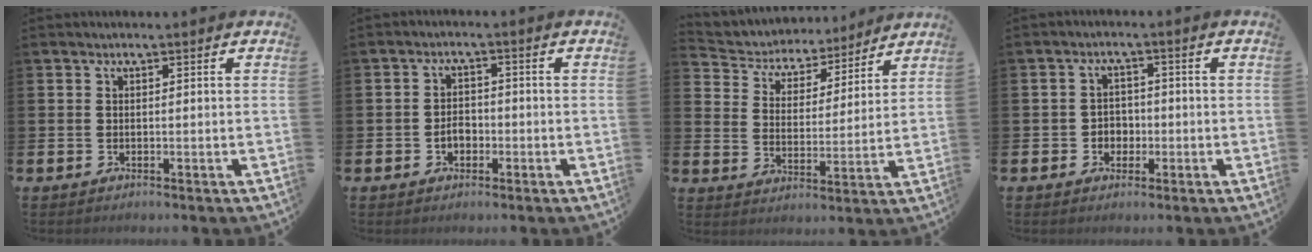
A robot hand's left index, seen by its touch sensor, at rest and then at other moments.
{"total": 2.3, "force": [-1.1, 1.7, 1.2], "torque": [-0.014, 0.000, -0.025]}
{"total": 5.4, "force": [4.9, 2.2, 0.3], "torque": [-0.041, -0.040, 0.081]}
{"total": 2.5, "force": [-1.0, 2.2, 0.6], "torque": [-0.018, 0.007, -0.024]}